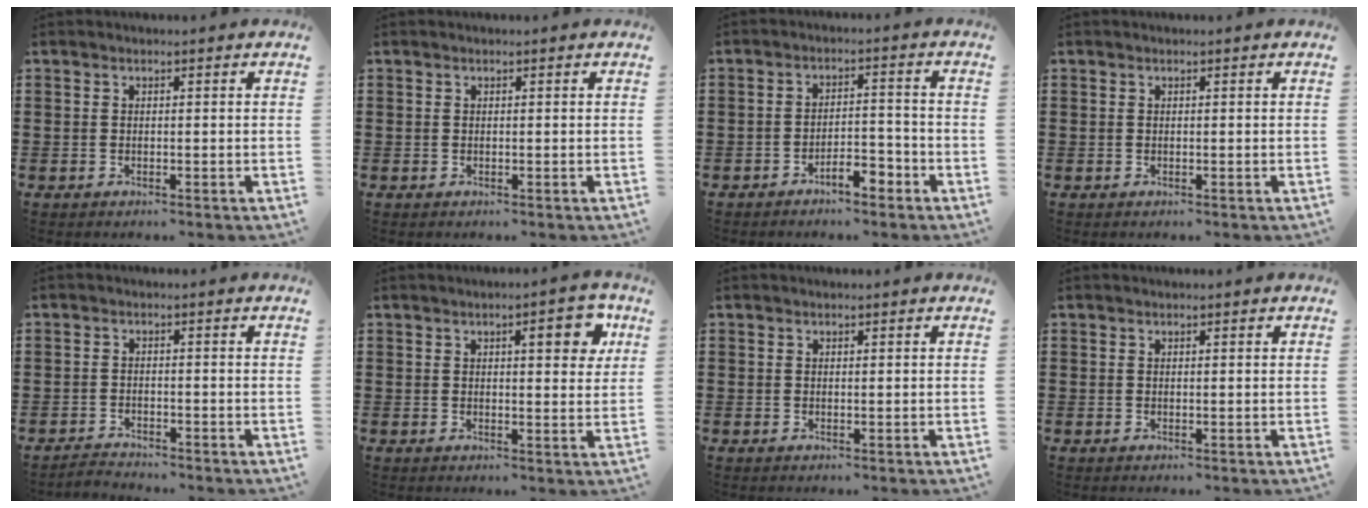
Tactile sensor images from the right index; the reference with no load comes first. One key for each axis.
{"total": 0.0}
{"total": 4.3, "fx": -3.4, "fy": 1.3, "fz": 2.3, "tx": -0.039, "ty": 0.013, "tz": -0.065}
{"total": 0.0}
{"total": 1.9, "fx": -1.9, "fy": 0.1, "fz": -0.2, "tx": -0.004, "ty": 0.004, "tz": -0.042}
{"total": 5.3, "fx": 2.2, "fy": 1.7, "fz": 4.5, "tx": -0.060, "ty": -0.003, "tz": 0.029}
{"total": 0.0}
{"total": 0.0}